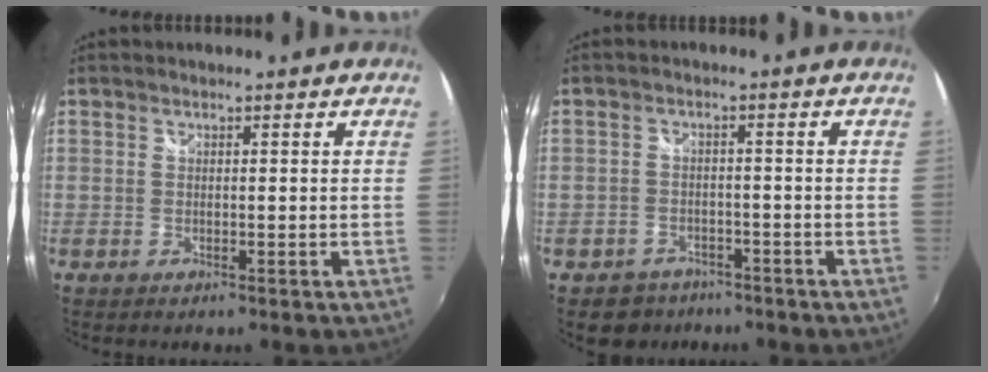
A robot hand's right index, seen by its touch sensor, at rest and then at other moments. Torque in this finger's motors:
{"motor_torque": [0.42, -0.29, 0.17, 0.00]}